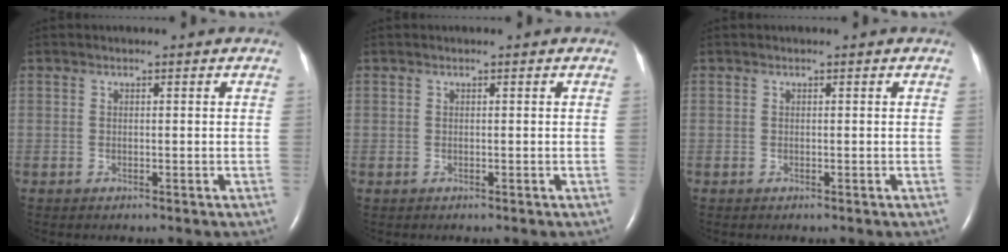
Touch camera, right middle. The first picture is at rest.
{"total": 0.0}
{"total": 0.0}